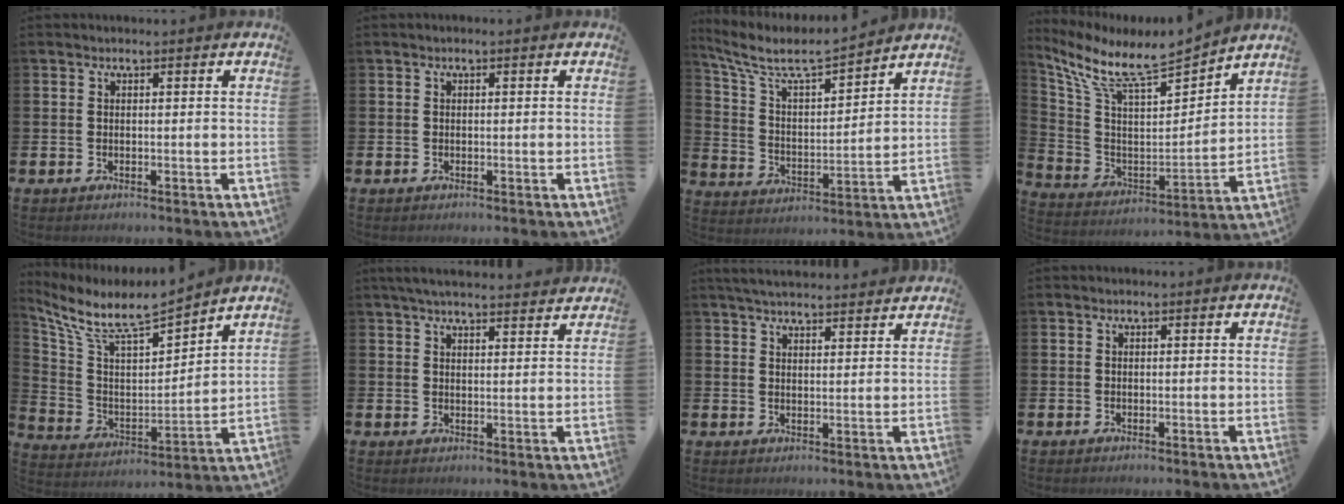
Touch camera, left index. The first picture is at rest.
{"total": 0.0}
{"total": 7.8, "force": [7.0, 1.7, 2.9], "torque": [-0.094, -0.046, 0.120]}
{"total": 8.9, "force": [7.9, 1.4, 3.8], "torque": [-0.114, -0.060, 0.133]}
{"total": 7.8, "force": [7.3, 1.1, 2.6], "torque": [-0.090, -0.058, 0.121]}
{"total": 4.6, "force": [4.4, 0.5, 1.2], "torque": [-0.030, -0.015, 0.079]}
{"total": 4.1, "force": [4.0, 0.5, 0.7], "torque": [-0.020, -0.016, 0.074]}
{"total": 0.0}